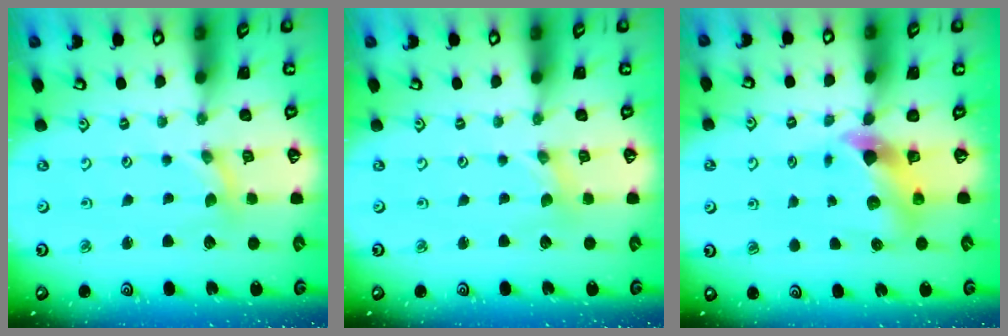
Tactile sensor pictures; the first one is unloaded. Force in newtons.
{"total": 0.0}
{"total": 7.2, "press": 7.1, "slide": 0.9}